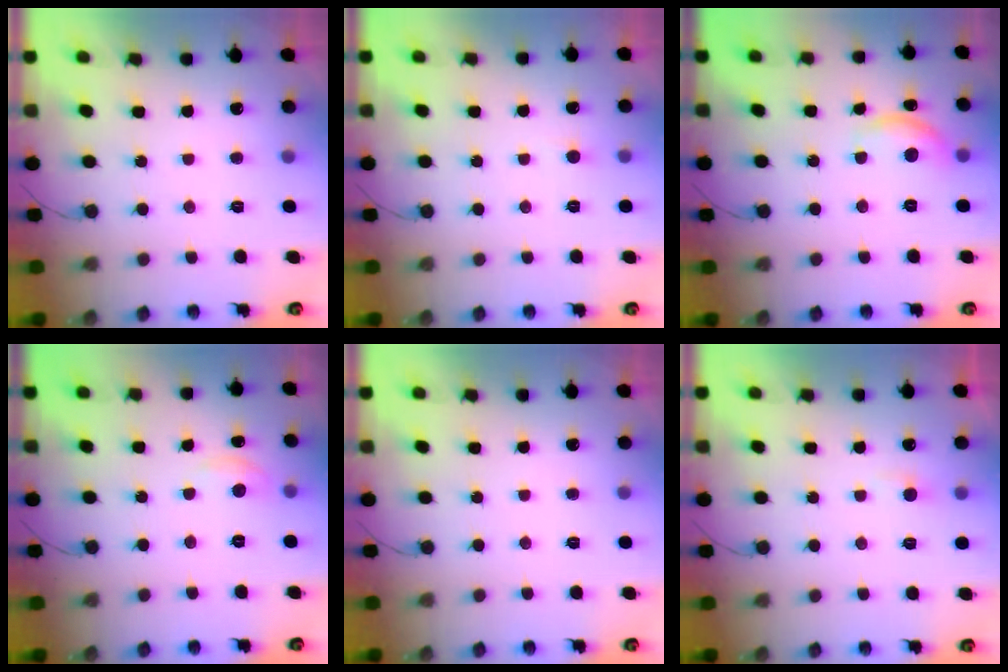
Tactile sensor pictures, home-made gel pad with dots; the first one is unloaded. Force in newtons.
{"total": 1.6, "press": 1.6, "slide": 0.1}
{"total": 10.1, "press": 10.0, "slide": 0.6}
{"total": 2.7, "press": 2.7, "slide": 0.3}
{"total": 0.0}
{"total": 2.7, "press": 2.7, "slide": 0.3}